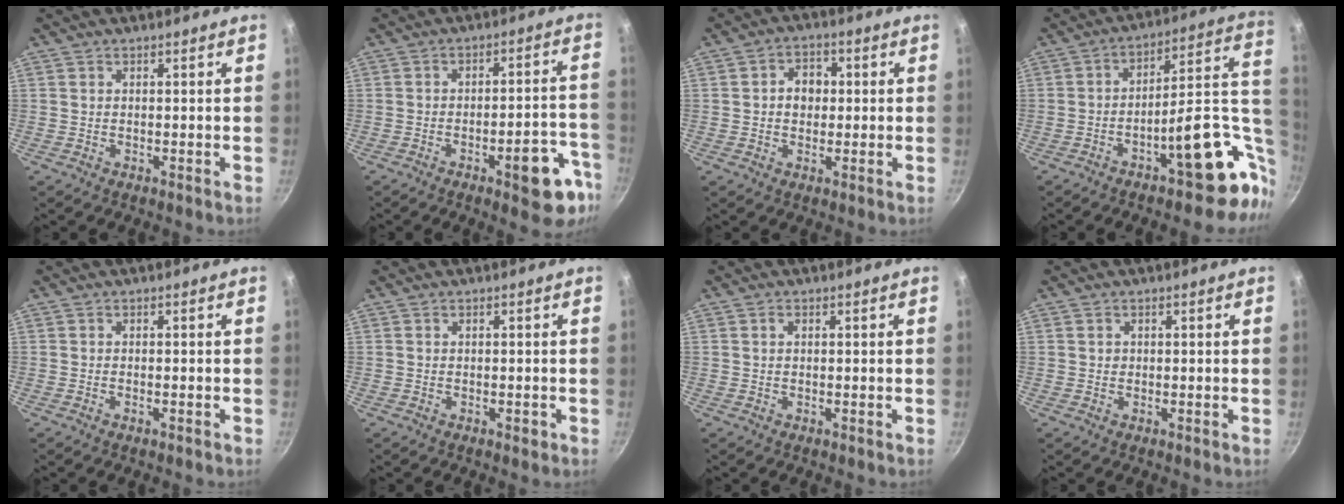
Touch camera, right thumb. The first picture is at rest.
{"total": 12.5, "force": [-6.3, 4.4, 9.8], "torque": [-0.077, 0.041, -0.077]}
{"total": 5.4, "force": [0.4, 4.4, 3.1], "torque": [-0.018, 0.009, 0.000]}
{"total": 21.0, "force": [-4.4, 8.6, 18.6], "torque": [-0.199, 0.025, -0.055]}
{"total": 0.6, "force": [-0.4, 0.2, 0.5], "torque": [-0.011, 0.003, -0.008]}
{"total": 0.9, "force": [-0.4, 0.5, 0.6], "torque": [-0.006, 0.002, -0.005]}
{"total": 0.8, "force": [0.3, 0.6, 0.5], "torque": [-0.009, 0.004, 0.004]}
{"total": 0.8, "force": [0.2, 0.7, 0.2], "torque": [0.000, 0.004, 0.004]}